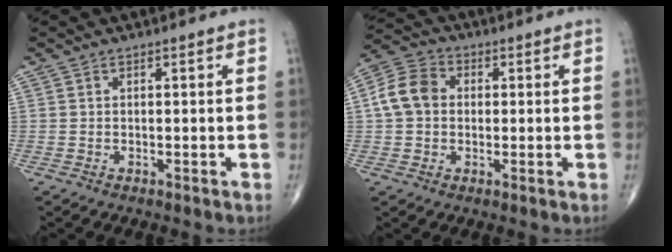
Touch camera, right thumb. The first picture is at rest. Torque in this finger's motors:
{"motor_torque": [-0.06, 0.14, 0.14, 0.03, 0.13]}